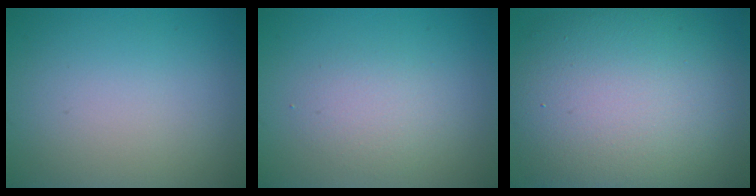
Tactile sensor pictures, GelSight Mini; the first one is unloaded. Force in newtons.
{"total": 2.1, "press": 2.1, "slide": 0.0}
{"total": 14.3, "press": 14.3, "slide": 0.9}